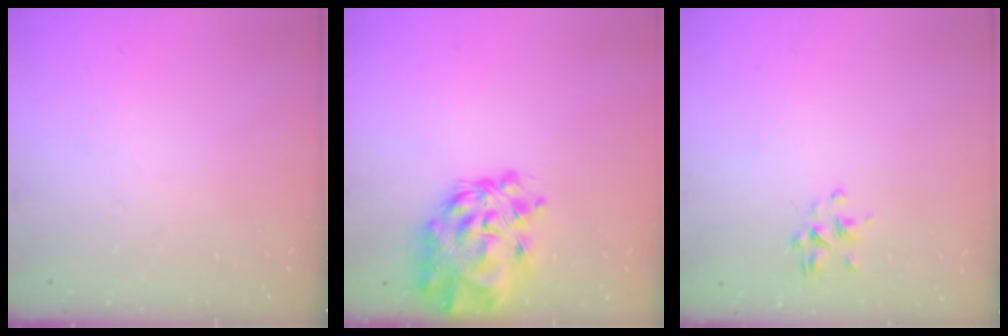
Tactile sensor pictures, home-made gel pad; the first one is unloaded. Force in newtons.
{"total": 12.5, "press": 11.8, "slide": 4.0}
{"total": 2.8, "press": 2.7, "slide": 0.8}